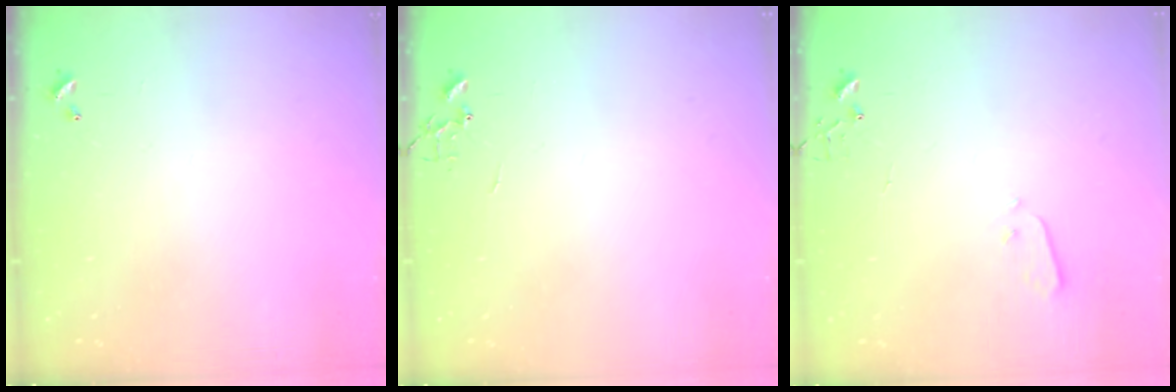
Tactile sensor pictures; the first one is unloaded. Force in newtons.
{"total": 0.0}
{"total": 2.9, "press": 2.9, "slide": 0.1}